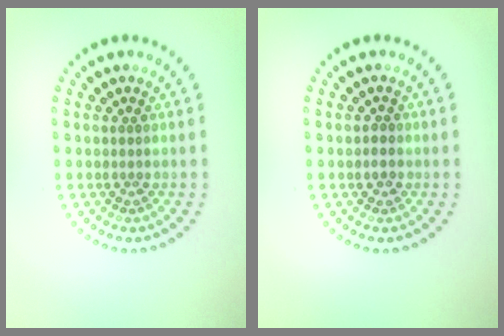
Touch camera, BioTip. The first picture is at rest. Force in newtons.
{"total": 0.8, "press": 0.7, "slide": 0.4}